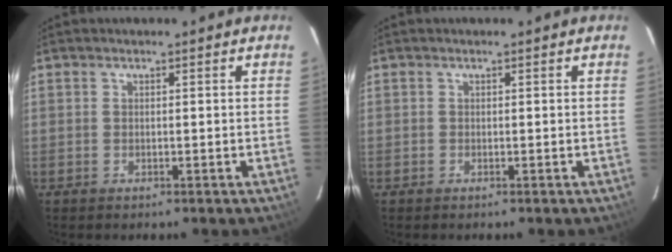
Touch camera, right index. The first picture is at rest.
{"total": 0.0}